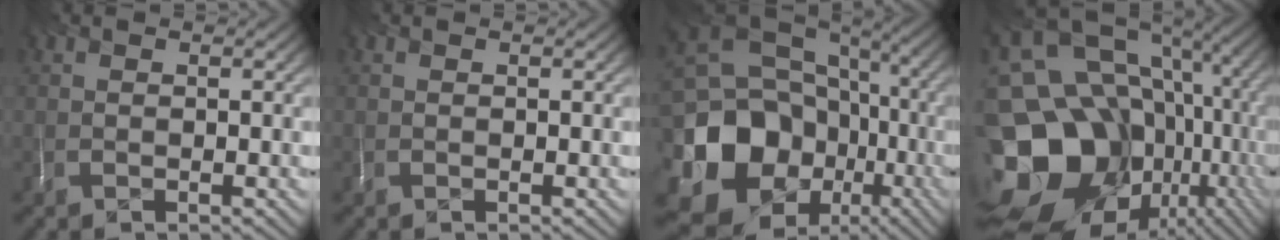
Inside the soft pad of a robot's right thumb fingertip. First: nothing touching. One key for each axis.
{"total": 0.0}
{"total": 19.4, "fx": -6.9, "fy": 16.2, "fz": 8.2, "tx": -0.198, "ty": -0.044, "tz": -0.114}
{"total": 22.8, "fx": -6.7, "fy": 19.0, "fz": 10.7, "tx": -0.262, "ty": -0.043, "tz": -0.108}